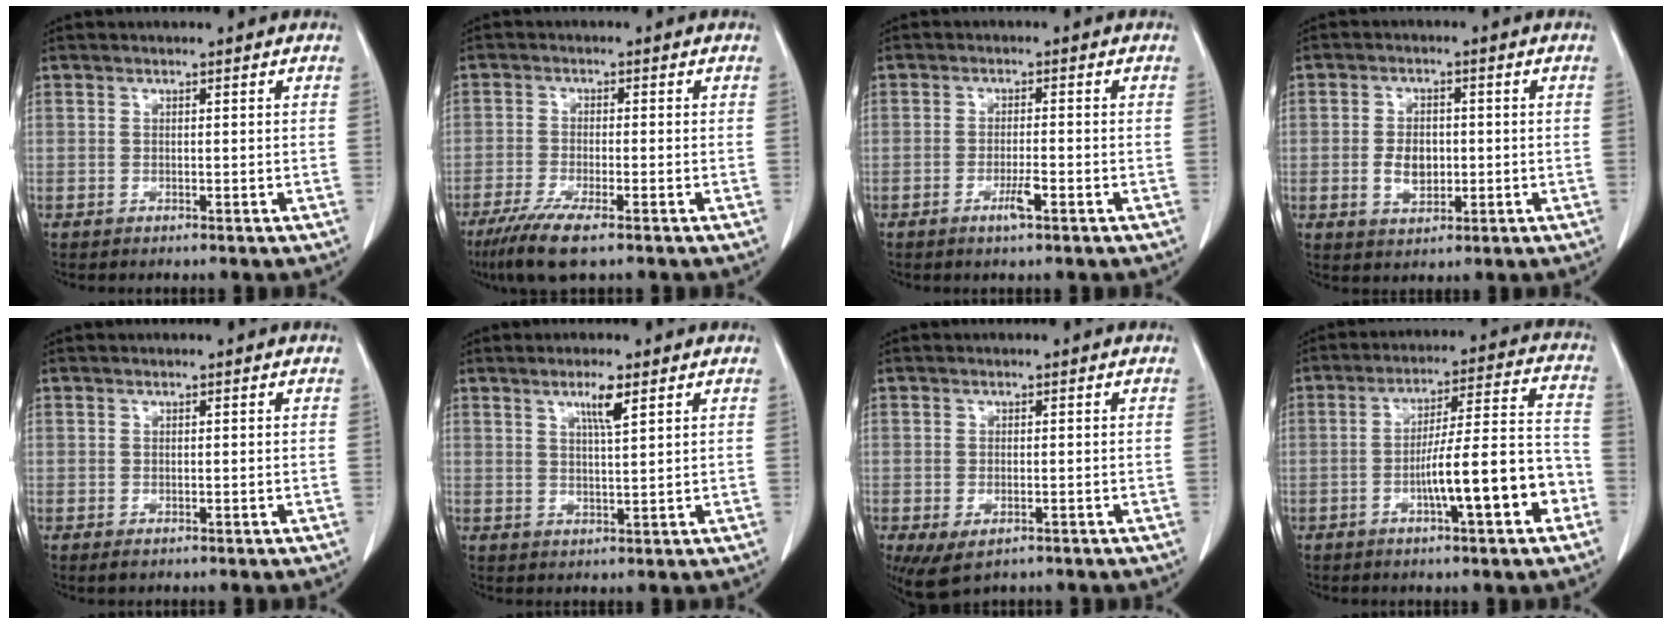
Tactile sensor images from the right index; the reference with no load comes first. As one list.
[{"total": 6.6, "force": [-4.3, 0.7, 4.9], "torque": [-0.095, -0.018, -0.078]}, {"total": 2.9, "force": [-1.5, 0.1, 2.4], "torque": [-0.045, -0.003, -0.027]}, {"total": 4.6, "force": [-0.6, 3.0, 3.5], "torque": [-0.066, 0.005, -0.003]}, {"total": 0.7, "force": [-0.2, 0.6, 0.3], "torque": [-0.003, 0.001, -0.001]}, {"total": 3.8, "force": [2.1, 0.0, 3.1], "torque": [-0.058, -0.004, 0.037]}, {"total": 5.2, "force": [-2.7, 2.6, 3.6], "torque": [-0.068, -0.013, -0.037]}, {"total": 12.7, "force": [-4.6, 1.2, 11.8], "torque": [-0.183, 0.018, -0.068]}]